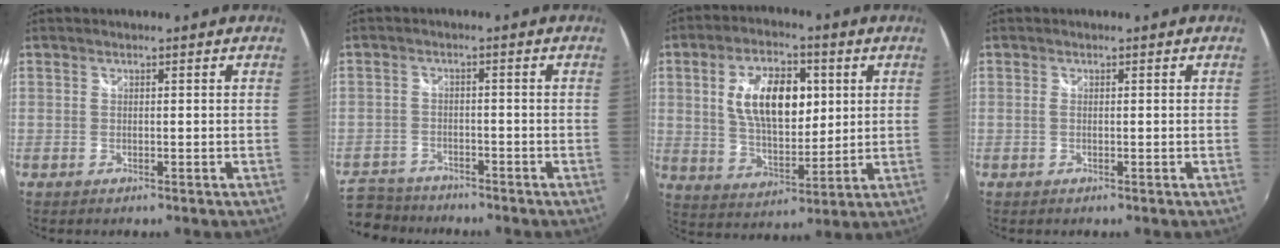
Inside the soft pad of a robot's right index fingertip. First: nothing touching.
{"total": 8.7, "force": [-7.3, 4.2, 1.7], "torque": [-0.066, 0.003, -0.130]}
{"total": 13.9, "force": [3.2, 7.3, 11.4], "torque": [-0.203, 0.011, 0.062]}
{"total": 0.7, "force": [0.0, 0.1, 0.7], "torque": [-0.016, 0.000, -0.003]}